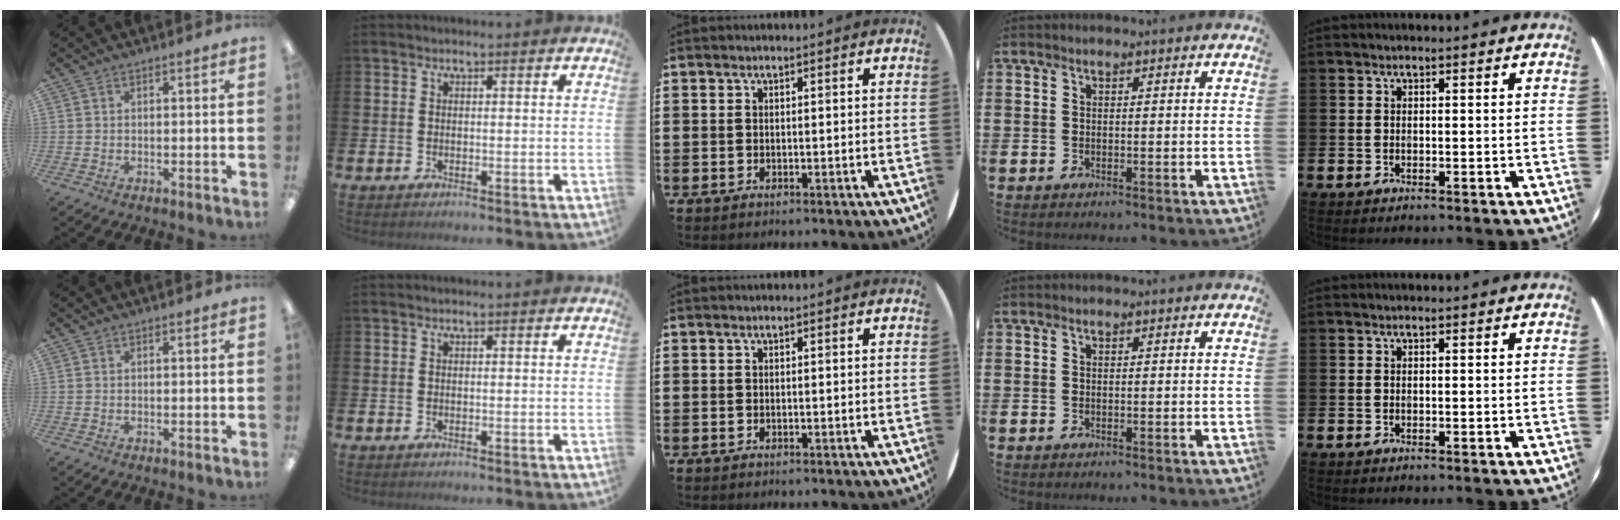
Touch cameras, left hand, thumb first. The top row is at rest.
{}